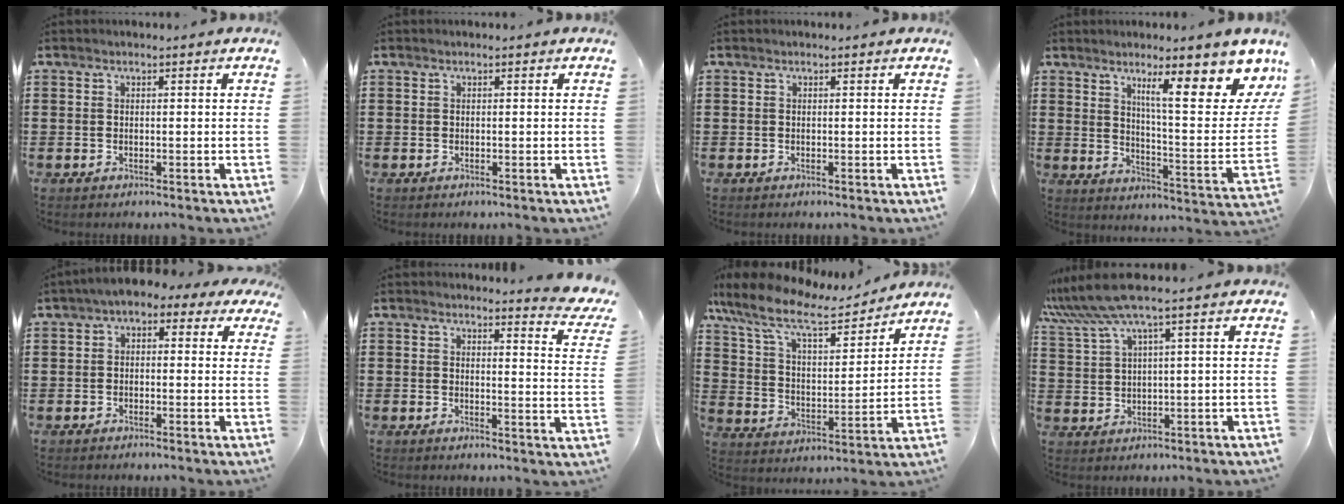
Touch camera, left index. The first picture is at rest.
{"total": 0.0}
{"total": 0.0}
{"total": 13.0, "force": [8.1, 2.4, 9.8], "torque": [-0.160, -0.044, 0.126]}
{"total": 2.1, "force": [-0.8, 1.2, 1.5], "torque": [-0.031, 0.009, -0.023]}
{"total": 3.5, "force": [3.3, -0.2, 1.2], "torque": [-0.021, -0.022, 0.056]}
{"total": 10.5, "force": [8.6, 2.6, 5.4], "torque": [-0.140, -0.043, 0.146]}
{"total": 6.5, "force": [4.0, -0.1, 5.1], "torque": [-0.126, -0.018, 0.067]}